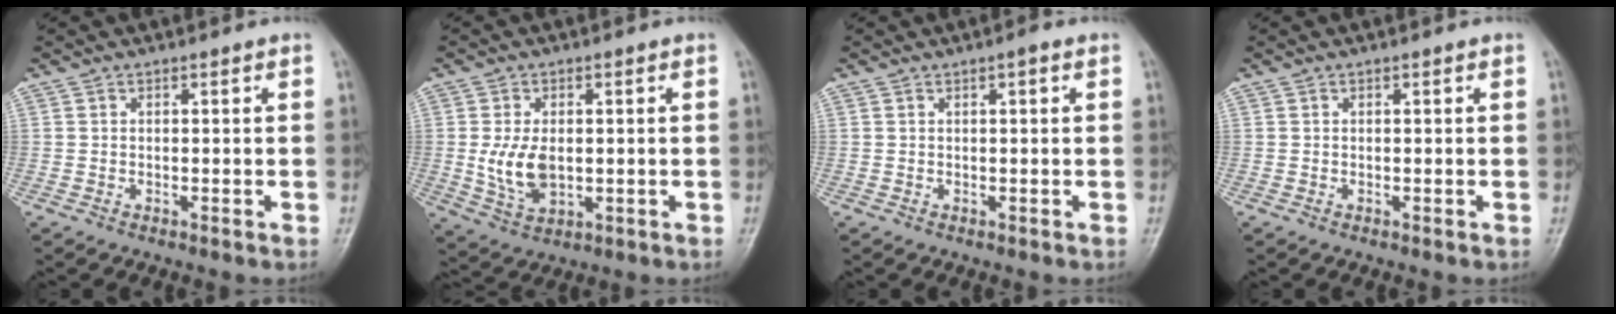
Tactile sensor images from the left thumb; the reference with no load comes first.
{"total": 7.4, "force": [-0.1, 4.5, 5.8], "torque": [-0.107, -0.007, 0.008]}
{"total": 1.5, "force": [0.6, 0.4, 1.3], "torque": [-0.018, 0.003, 0.005]}
{"total": 0.0}